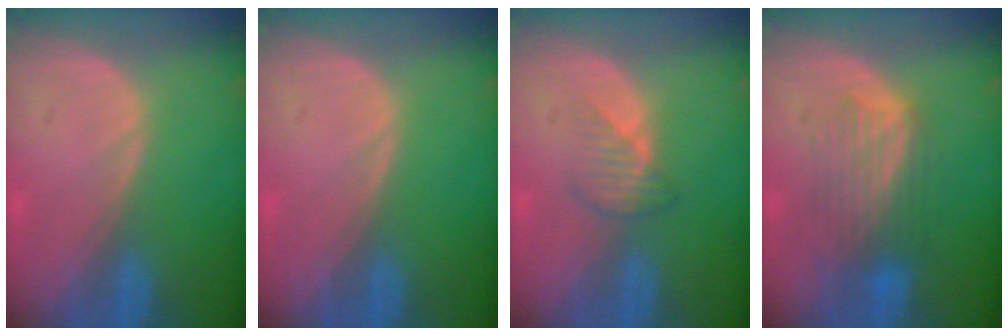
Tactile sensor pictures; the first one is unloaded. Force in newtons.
{"total": 0.0}
{"total": 2.7, "press": 2.6, "slide": 0.5}
{"total": 6.1, "press": 6.1, "slide": 0.6}